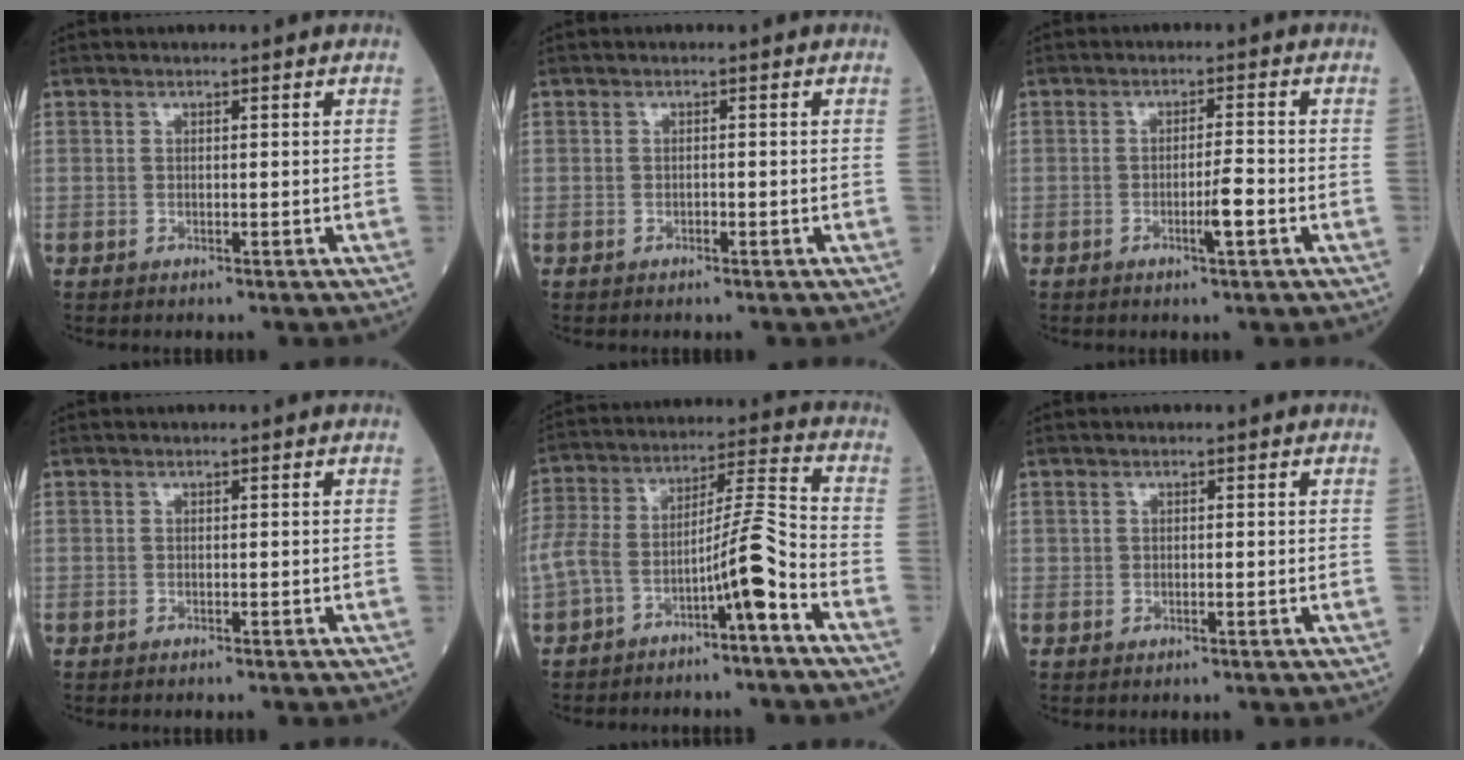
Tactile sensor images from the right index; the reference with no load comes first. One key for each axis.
{"total": 0.5, "fx": -0.3, "fy": 0.2, "fz": 0.4, "tx": -0.008, "ty": 0.001, "tz": -0.005}
{"total": 3.5, "fx": -1.3, "fy": 0.0, "fz": 3.3, "tx": -0.054, "ty": -0.002, "tz": -0.022}
{"total": 0.8, "fx": -0.8, "fy": 0.1, "fz": 0.3, "tx": -0.004, "ty": -0.001, "tz": -0.011}
{"total": 11.3, "fx": -5.7, "fy": 1.1, "fz": 9.6, "tx": -0.190, "ty": 0.037, "tz": -0.099}
{"total": 1.3, "fx": 0.5, "fy": 1.2, "fz": 0.1, "tx": 0.009, "ty": 0.001, "tz": 0.004}